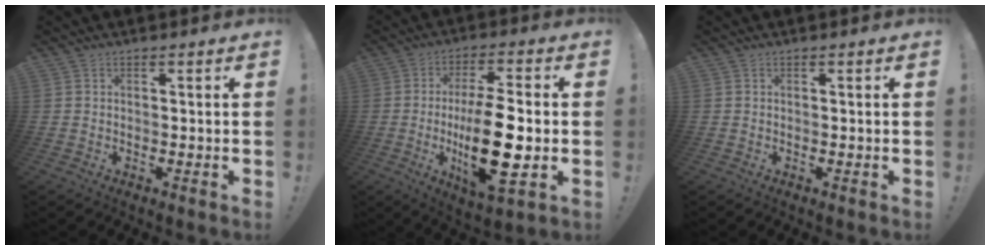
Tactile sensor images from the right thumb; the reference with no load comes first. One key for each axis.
{"total": 18.4, "fx": -2.7, "fy": 6.0, "fz": 17.2, "tx": -0.304, "ty": -0.005, "tz": -0.042}
{"total": 0.0}